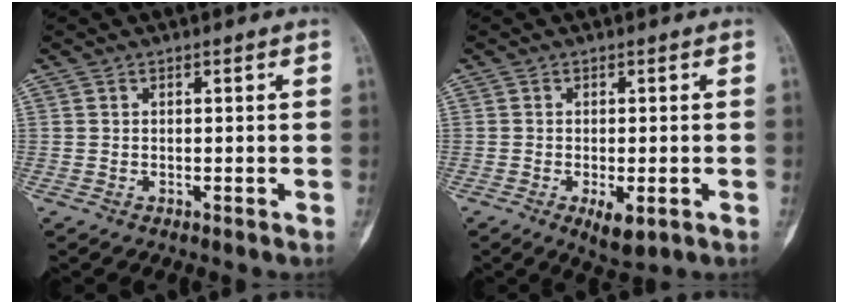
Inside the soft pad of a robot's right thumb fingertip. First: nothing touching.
{"total": 4.5, "force": [-1.7, 1.8, 3.8], "torque": [-0.055, -0.008, -0.019]}